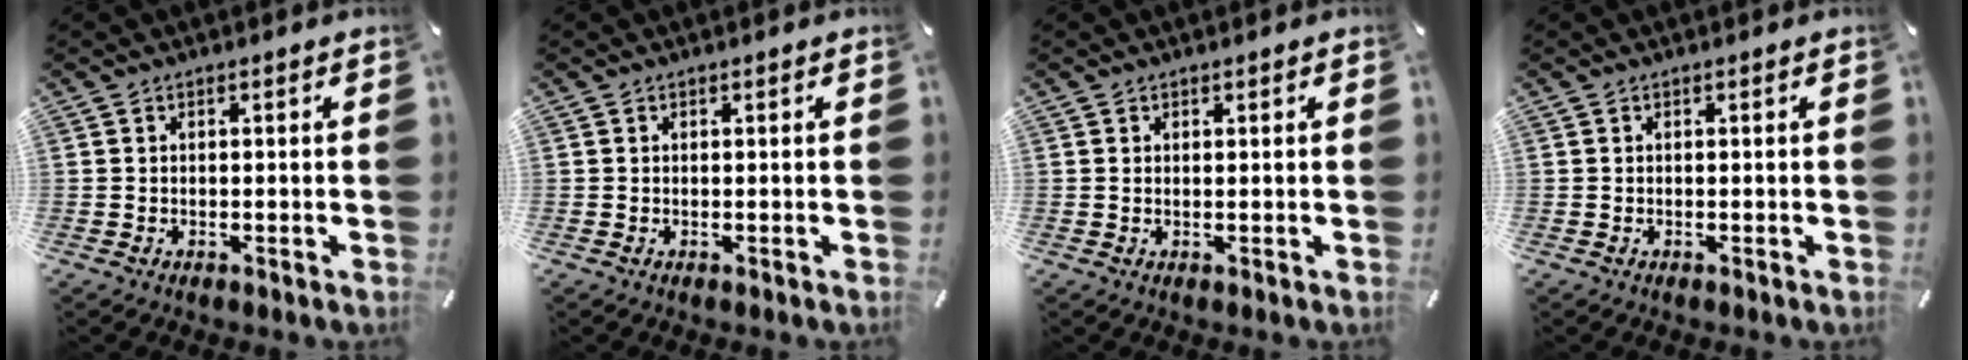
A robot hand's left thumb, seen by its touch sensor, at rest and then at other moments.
{"total": 0.0}
{"total": 0.7, "force": [0.2, 0.3, 0.6], "torque": [-0.012, 0.002, 0.003]}
{"total": 0.0}